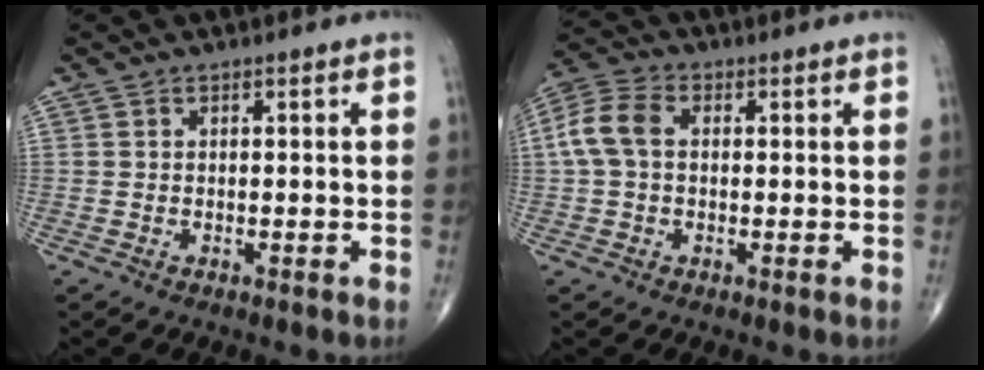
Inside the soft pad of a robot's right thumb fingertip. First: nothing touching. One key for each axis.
{"total": 7.2, "fx": 0.6, "fy": 4.8, "fz": 5.3, "tx": -0.120, "ty": 0.024, "tz": 0.007}